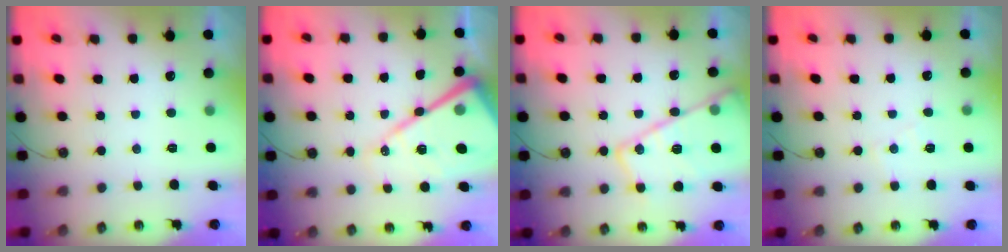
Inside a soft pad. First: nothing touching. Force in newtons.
{"total": 22.3, "press": 22.2, "slide": 2.4}
{"total": 18.3, "press": 18.2, "slide": 1.2}
{"total": 5.2, "press": 5.2, "slide": 0.7}